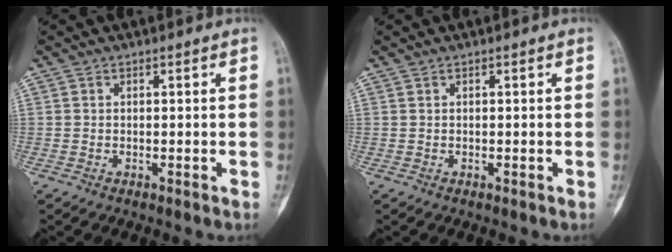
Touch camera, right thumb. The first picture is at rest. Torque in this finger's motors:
{"motor_torque": [0.26, -0.07, -0.11, 0.02, 0.05]}